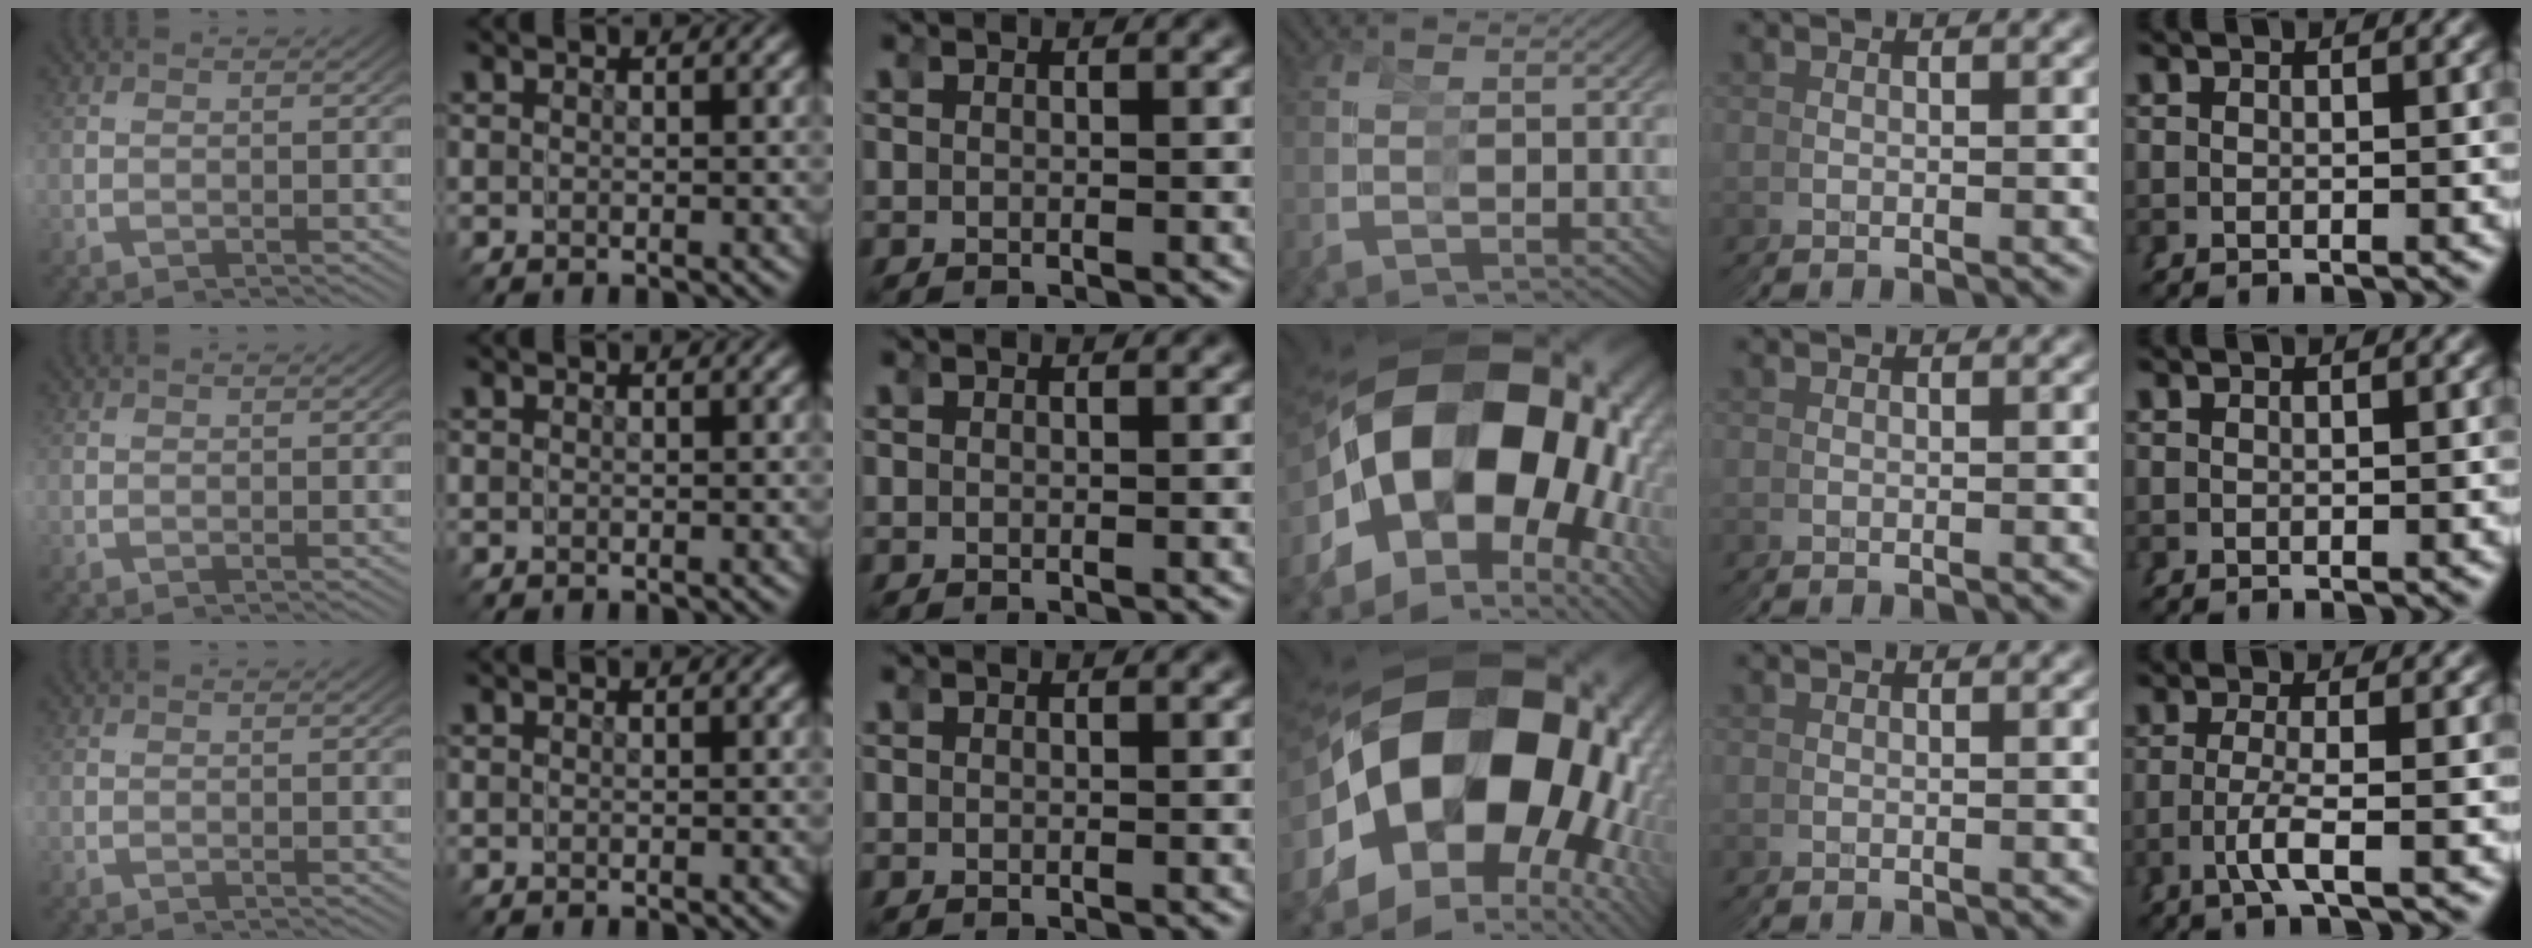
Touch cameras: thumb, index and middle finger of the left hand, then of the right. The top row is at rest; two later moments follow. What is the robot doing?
{"motion": "grasp_and_lifting", "object": "tape"}